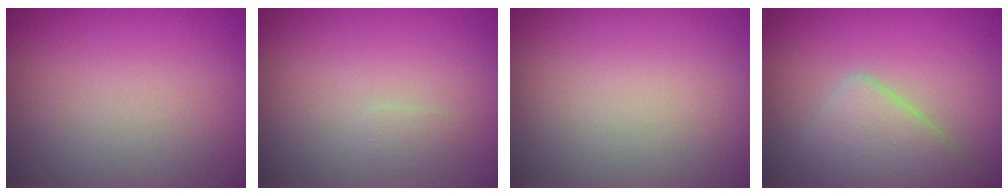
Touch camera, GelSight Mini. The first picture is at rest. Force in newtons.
{"total": 0.8, "press": 0.8, "slide": 0.1}
{"total": 0.0}
{"total": 5.1, "press": 5.1, "slide": 0.1}